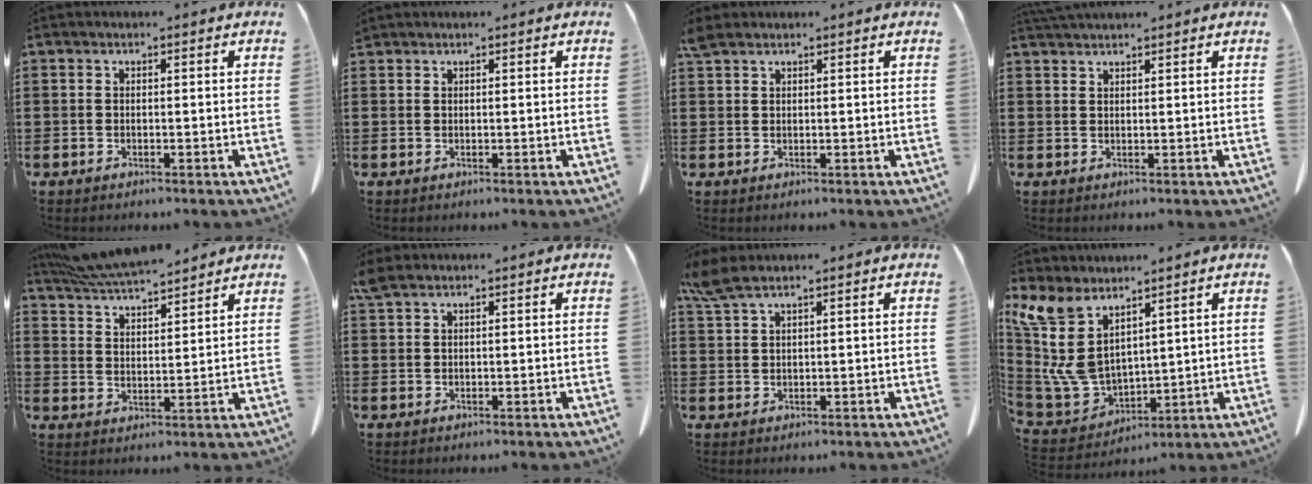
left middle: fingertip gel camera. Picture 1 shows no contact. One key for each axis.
{"total": 0.6, "fx": 0.6, "fy": 0.0, "fz": 0.0, "tx": -0.003, "ty": -0.003, "tz": 0.015}
{"total": 1.9, "fx": 1.7, "fy": 0.5, "fz": 0.7, "tx": -0.020, "ty": -0.001, "tz": 0.035}
{"total": 1.8, "fx": 1.8, "fy": 0.1, "fz": 0.3, "tx": -0.010, "ty": -0.001, "tz": 0.035}
{"total": 7.2, "fx": 6.7, "fy": 1.2, "fz": 2.5, "tx": -0.071, "ty": -0.025, "tz": 0.122}
{"total": 2.0, "fx": 1.6, "fy": 0.5, "fz": 1.1, "tx": -0.026, "ty": 0.000, "tz": 0.031}
{"total": 4.0, "fx": 3.0, "fy": 0.7, "fz": 2.5, "tx": -0.058, "ty": -0.004, "tz": 0.057}
{"total": 9.8, "fx": 4.8, "fy": 6.2, "fz": 5.9, "tx": -0.184, "ty": -0.043, "tz": 0.092}